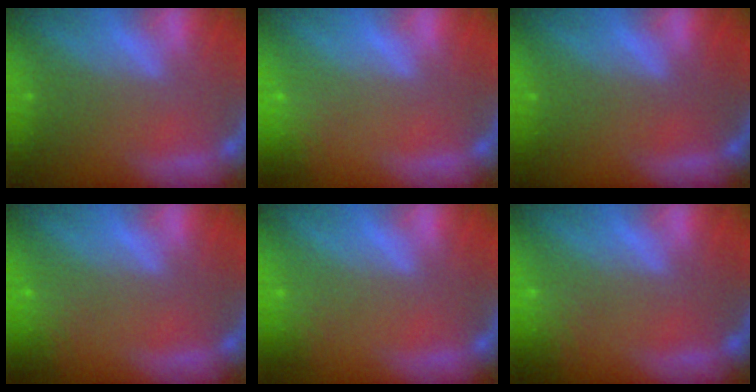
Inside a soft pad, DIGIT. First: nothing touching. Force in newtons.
{"total": 4.0}
{"total": 0.0}
{"total": 4.0}
{"total": 2.4}
{"total": 4.6}